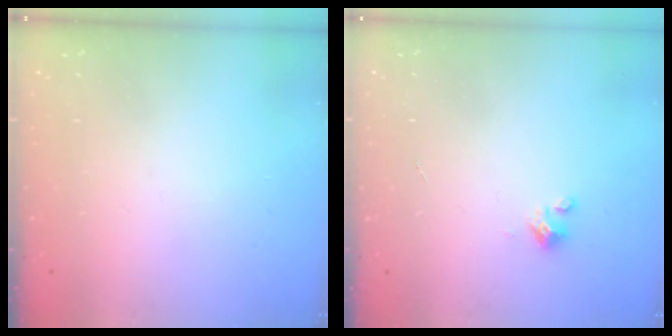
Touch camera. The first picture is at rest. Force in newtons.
{"total": 2.0, "press": 2.0, "slide": 0.2}